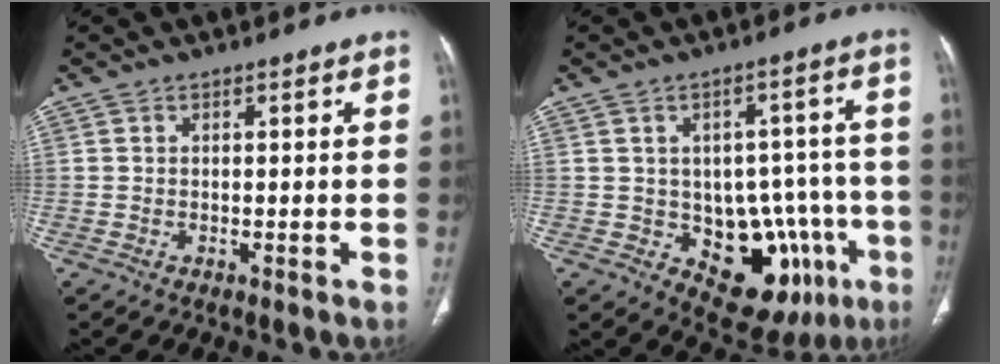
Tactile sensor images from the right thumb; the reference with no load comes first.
{"total": 16.2, "force": [-5.2, 10.5, 11.2], "torque": [-0.090, 0.032, -0.051]}